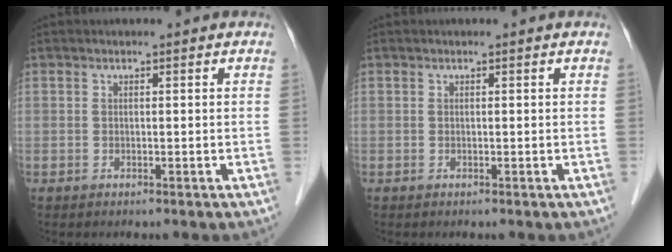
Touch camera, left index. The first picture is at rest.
{"total": 0.0}